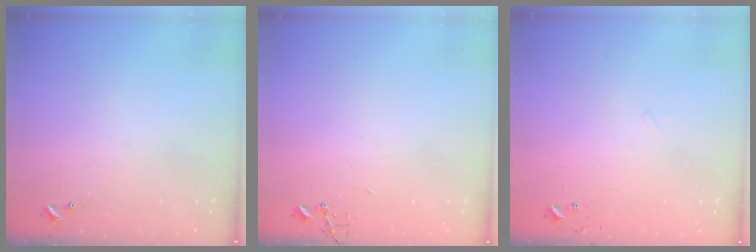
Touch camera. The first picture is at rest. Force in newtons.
{"total": 0.0}
{"total": 5.8, "press": 5.8, "slide": 0.5}